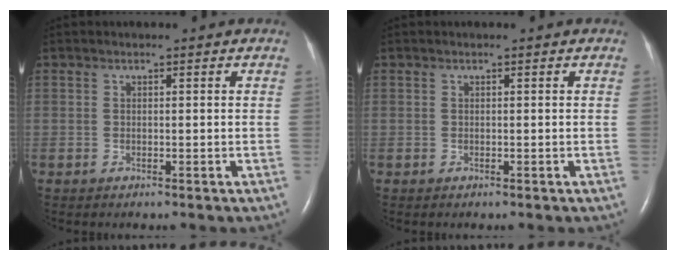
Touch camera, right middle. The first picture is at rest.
{"total": 0.0}